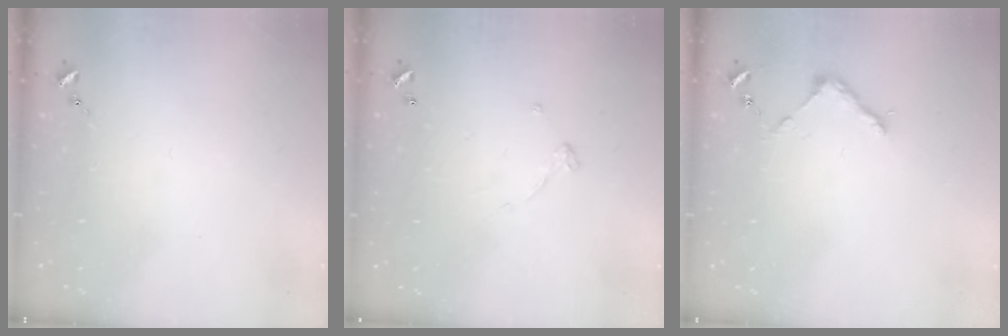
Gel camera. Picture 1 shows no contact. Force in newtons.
{"total": 5.0, "press": 5.0, "slide": 0.4}
{"total": 4.7, "press": 4.7, "slide": 0.5}